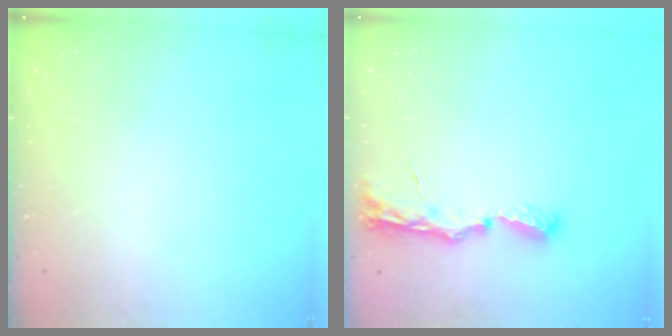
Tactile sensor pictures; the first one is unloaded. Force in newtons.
{"total": 8.0, "press": 8.0, "slide": 0.7}